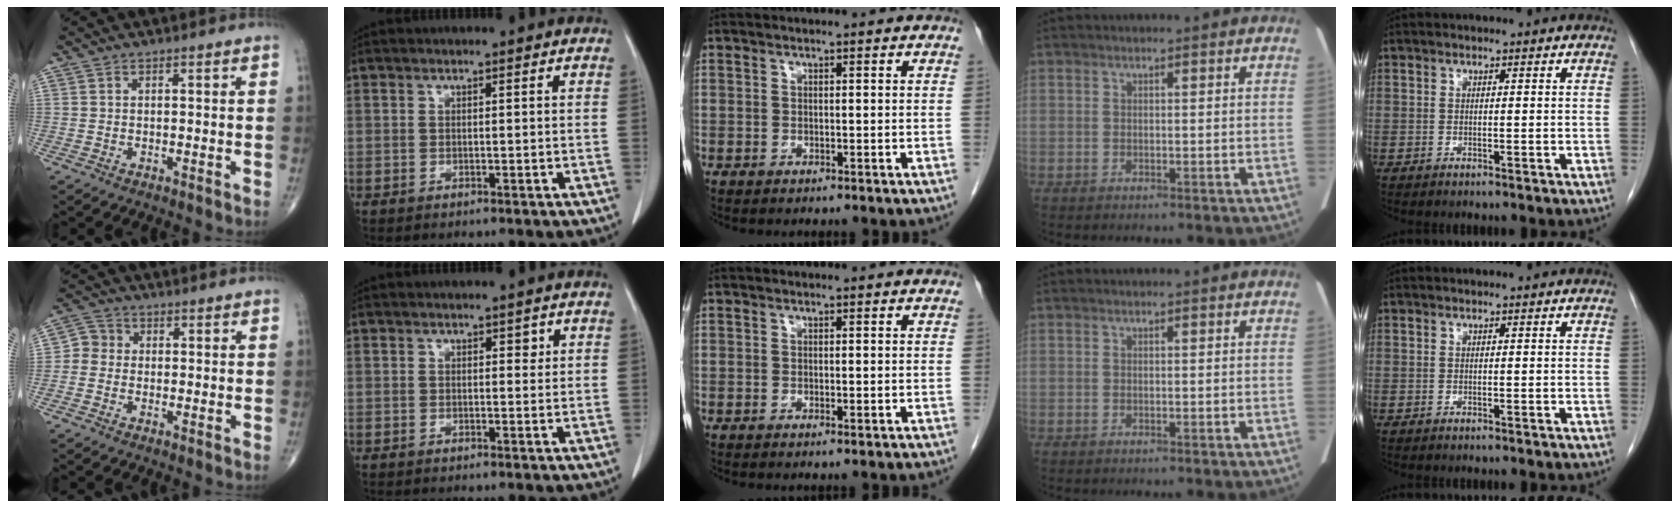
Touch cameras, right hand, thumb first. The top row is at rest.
{"thumb": {"total": 3.4, "force": [-0.4, 3.2, 1.2], "torque": [-0.003, 0.007, -0.022]}, "index": {"total": 1.1, "force": [0.5, 0.7, 0.6], "torque": [-0.004, 0.000, 0.005]}, "middle": {"total": 0.6, "force": [-0.2, 0.1, 0.5], "torque": [-0.009, -0.002, -0.001]}}